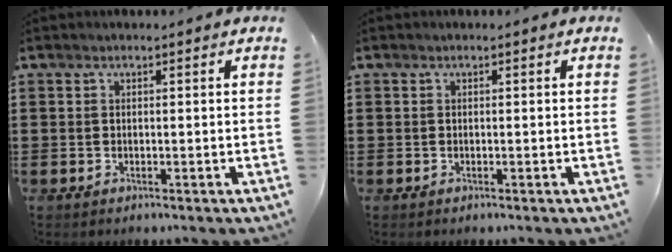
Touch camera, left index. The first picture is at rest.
{"total": 0.0}